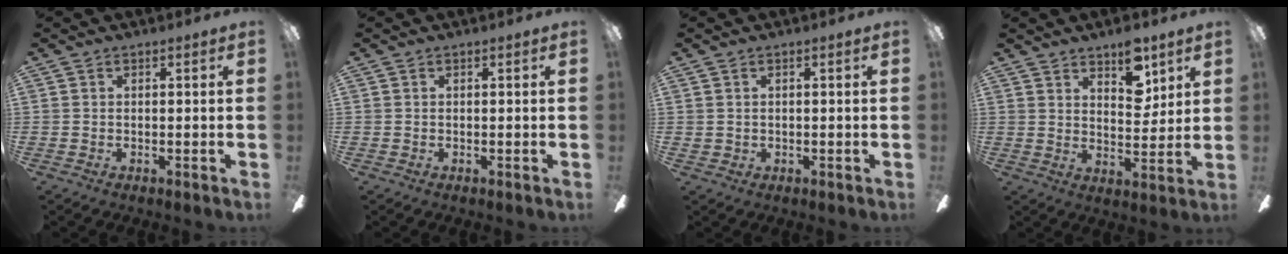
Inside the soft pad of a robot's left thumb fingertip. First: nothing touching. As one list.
[{"total": 0.0}, {"total": 1.2, "force": [0.5, 1.0, 0.3], "torque": [-0.008, 0.004, 0.008]}, {"total": 9.6, "force": [6.4, 4.3, 5.7], "torque": [-0.071, -0.029, 0.107]}]